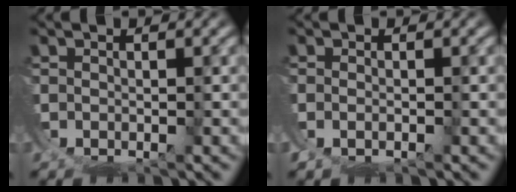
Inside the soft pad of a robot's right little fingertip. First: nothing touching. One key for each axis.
{"total": 1.0, "fx": -0.2, "fy": 0.7, "fz": 0.7, "tx": -0.020, "ty": -0.007, "tz": 0.000}